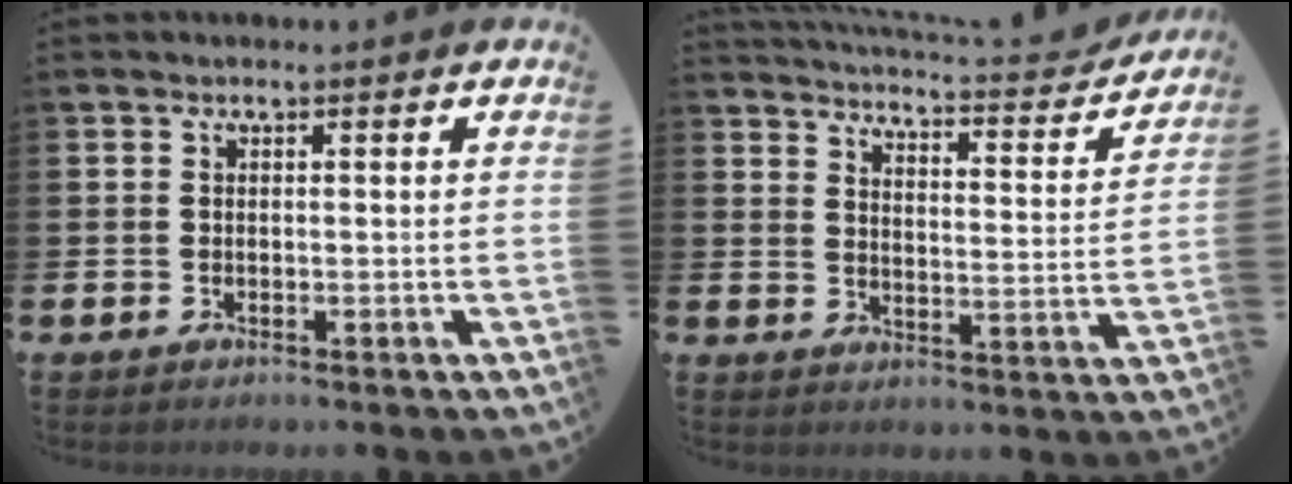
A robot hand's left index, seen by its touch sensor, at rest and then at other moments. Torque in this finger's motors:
{"motor_torque": [0.92, -1.21, 0.09, 0.04]}